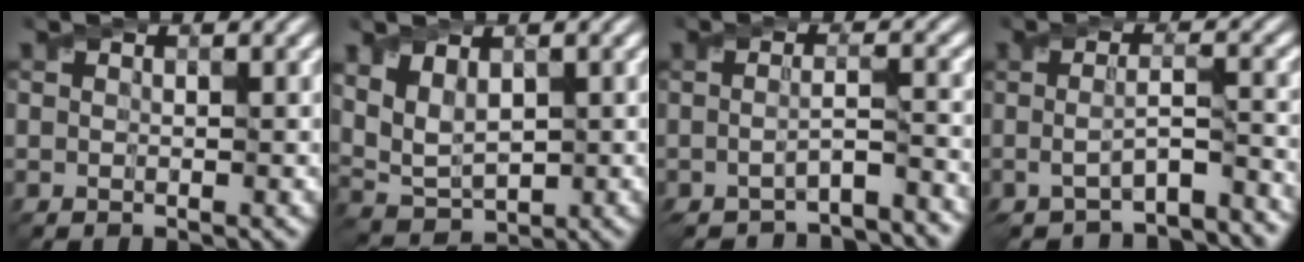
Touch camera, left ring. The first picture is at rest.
{"total": 4.1, "force": [1.3, 2.4, 3.0], "torque": [-0.069, -0.003, 0.031]}
{"total": 4.9, "force": [-4.1, 0.7, 2.6], "torque": [-0.044, -0.010, -0.062]}
{"total": 5.1, "force": [-3.2, 1.1, 3.8], "torque": [-0.066, -0.014, -0.048]}